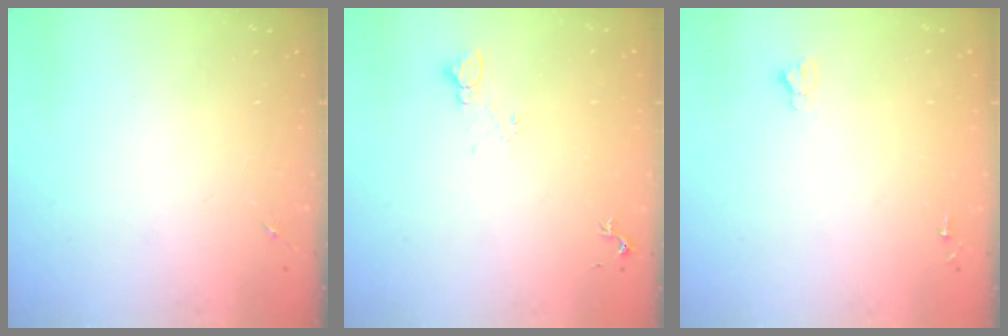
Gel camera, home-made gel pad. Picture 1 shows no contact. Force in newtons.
{"total": 4.6, "press": 4.6, "slide": 0.6}
{"total": 2.7, "press": 2.7, "slide": 0.0}